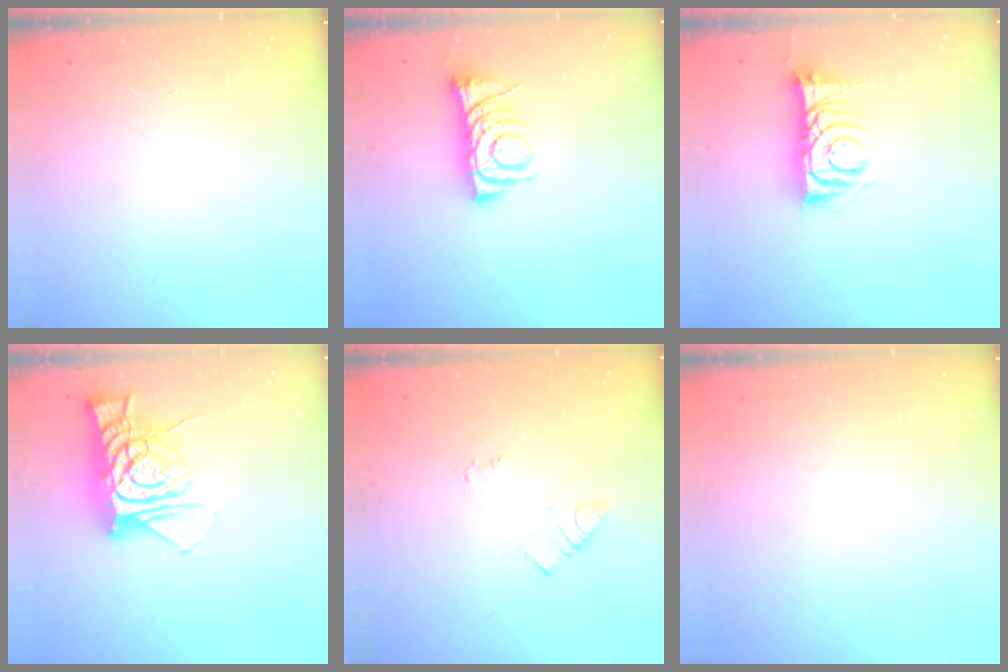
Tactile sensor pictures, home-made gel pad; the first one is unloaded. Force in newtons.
{"total": 8.0, "press": 7.9, "slide": 1.1}
{"total": 9.2, "press": 9.2, "slide": 0.1}
{"total": 12.5, "press": 12.5, "slide": 1.1}
{"total": 4.2, "press": 4.1, "slide": 0.6}
{"total": 0.0}